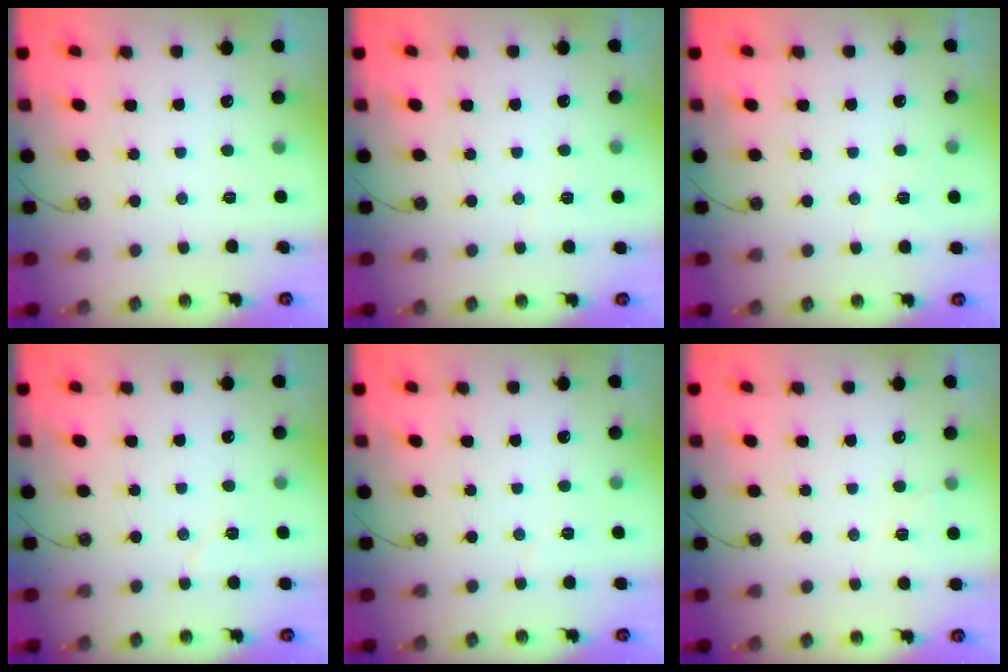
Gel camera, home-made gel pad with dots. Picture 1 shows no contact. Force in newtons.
{"total": 2.8, "press": 2.0, "slide": 2.0}
{"total": 3.2, "press": 3.1, "slide": 0.7}
{"total": 5.4, "press": 2.9, "slide": 4.5}
{"total": 3.0, "press": 2.0, "slide": 2.2}
{"total": 4.5, "press": 4.1, "slide": 1.8}